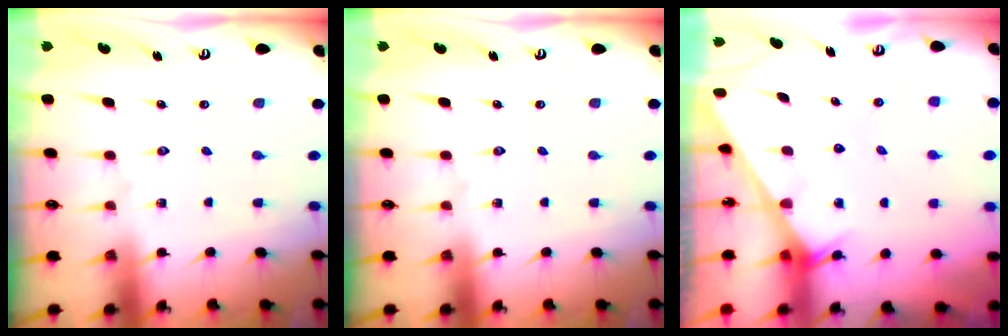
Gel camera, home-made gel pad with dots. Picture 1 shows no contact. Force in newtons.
{"total": 0.0}
{"total": 2.6, "press": 2.6, "slide": 0.2}